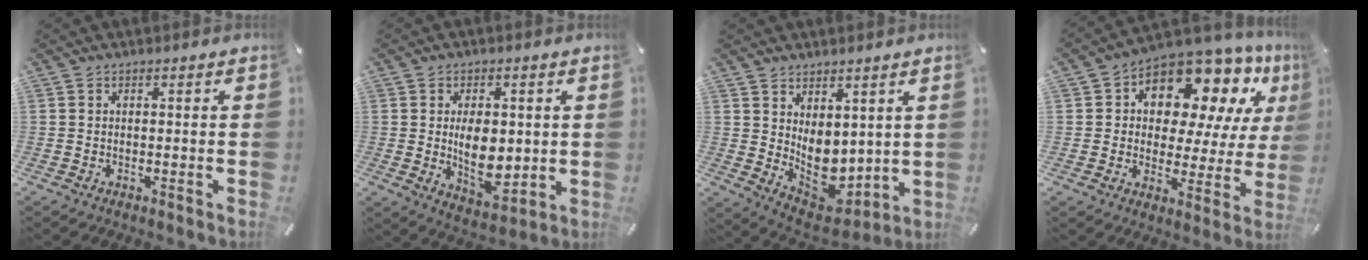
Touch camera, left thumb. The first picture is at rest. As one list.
[{"total": 10.3, "force": [0.6, 6.6, 7.8], "torque": [-0.122, -0.012, 0.006]}, {"total": 9.9, "force": [1.1, 8.1, 5.5], "torque": [-0.069, -0.039, 0.032]}, {"total": 14.2, "force": [9.7, 8.2, 6.4], "torque": [-0.104, -0.084, 0.169]}]